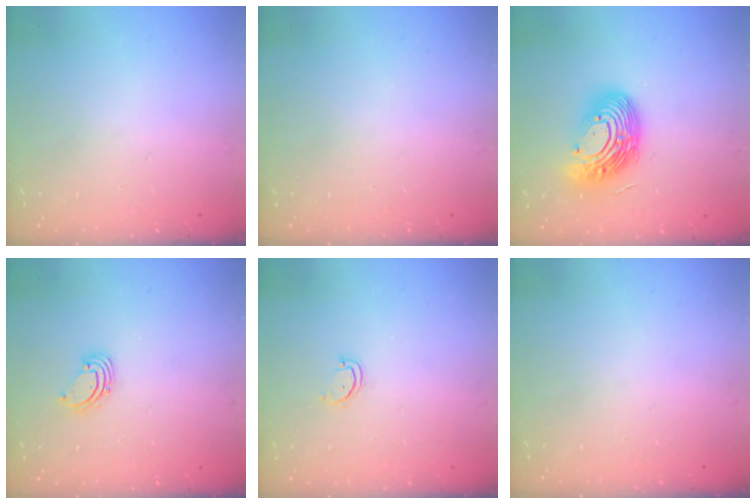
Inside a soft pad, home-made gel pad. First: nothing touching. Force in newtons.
{"total": 0.0}
{"total": 16.9, "press": 16.8, "slide": 1.6}
{"total": 1.6, "press": 1.6, "slide": 0.1}
{"total": 2.6, "press": 2.6, "slide": 0.2}
{"total": 0.0}